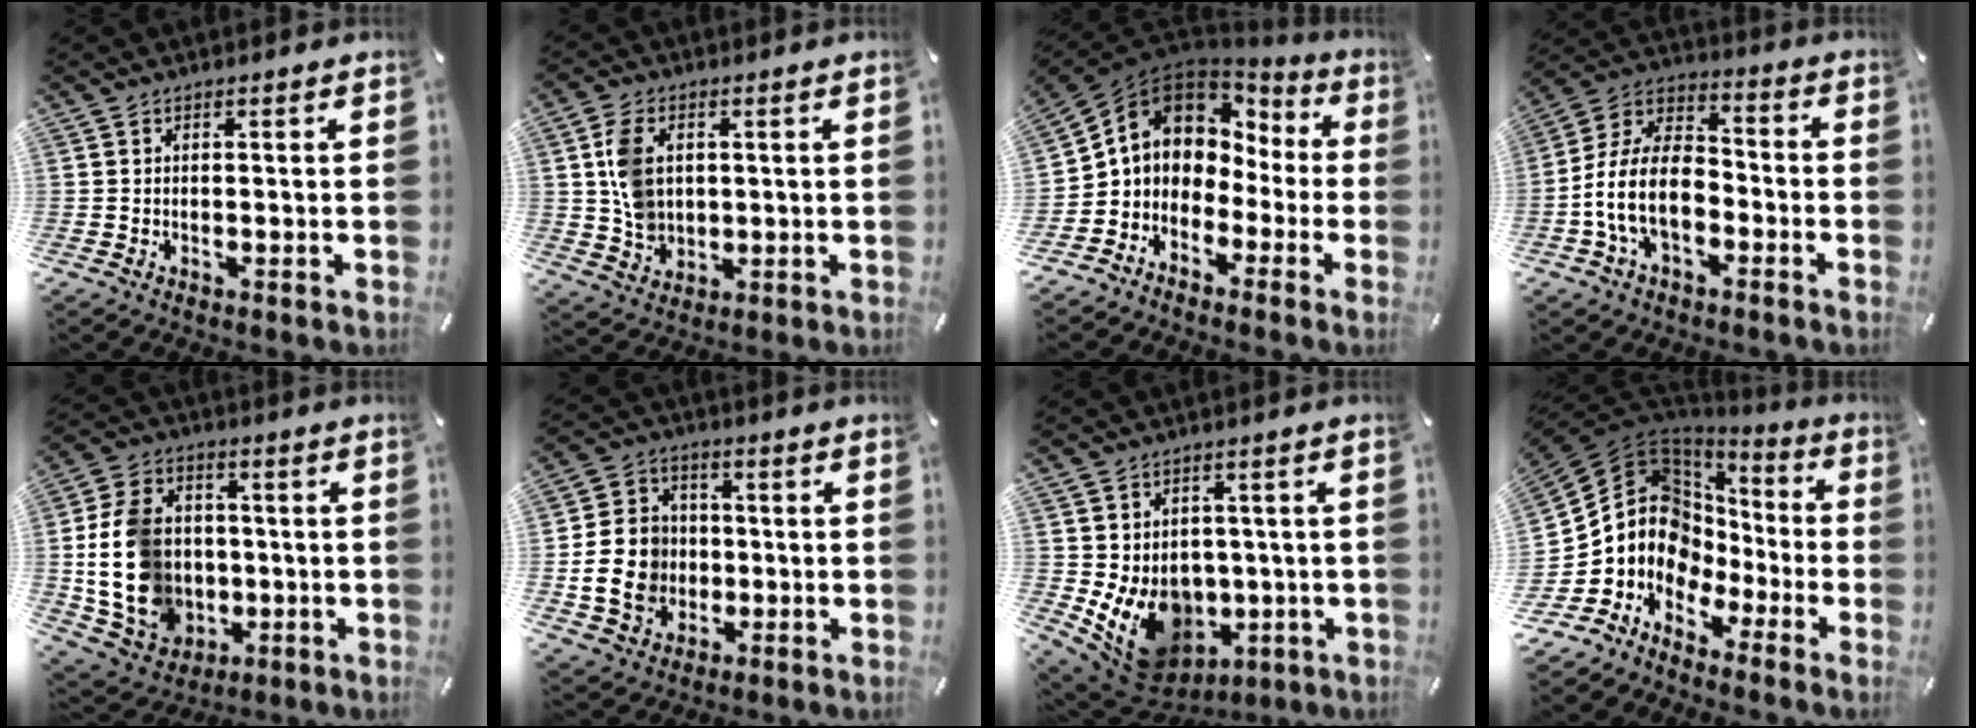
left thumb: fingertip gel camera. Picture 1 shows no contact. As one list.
[{"total": 8.4, "force": [1.5, 6.6, 4.9], "torque": [-0.101, 0.007, 0.029]}, {"total": 7.3, "force": [1.7, 6.7, 2.5], "torque": [-0.083, -0.018, 0.031]}, {"total": 13.6, "force": [-5.4, 8.5, 9.2], "torque": [-0.202, 0.021, -0.104]}, {"total": 16.2, "force": [-1.3, 13.4, 9.0], "torque": [-0.202, 0.010, -0.017]}, {"total": 12.3, "force": [-2.0, 10.8, 5.5], "torque": [-0.124, 0.016, -0.032]}, {"total": 12.4, "force": [-2.2, 10.5, 6.3], "torque": [-0.121, -0.008, -0.027]}, {"total": 10.3, "force": [-0.5, 9.8, 3.2], "torque": [-0.102, -0.045, -0.010]}]